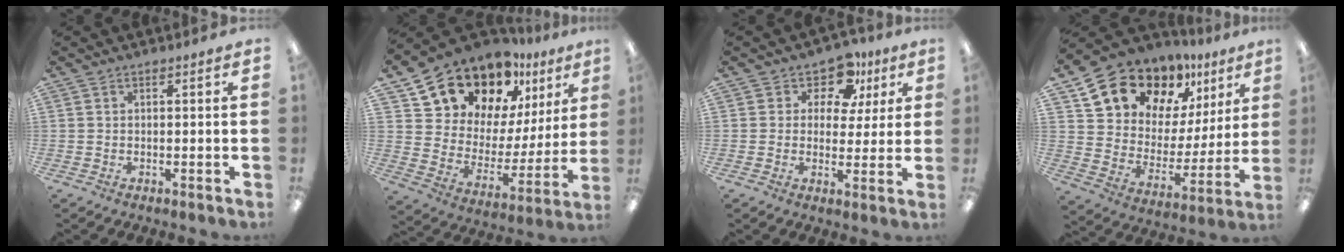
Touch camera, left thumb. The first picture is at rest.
{"total": 15.6, "force": [13.8, 6.6, 3.1], "torque": [-0.088, -0.116, 0.252]}
{"total": 8.5, "force": [5.2, 5.9, 3.2], "torque": [-0.056, -0.034, 0.094]}
{"total": 14.0, "force": [11.7, 7.1, 3.0], "torque": [-0.087, -0.097, 0.219]}